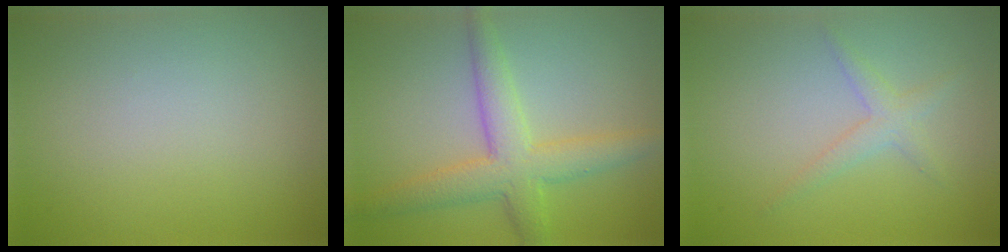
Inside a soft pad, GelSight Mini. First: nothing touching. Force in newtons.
{"total": 4.9, "press": 4.9, "slide": 0.1}
{"total": 1.8, "press": 1.8, "slide": 0.0}